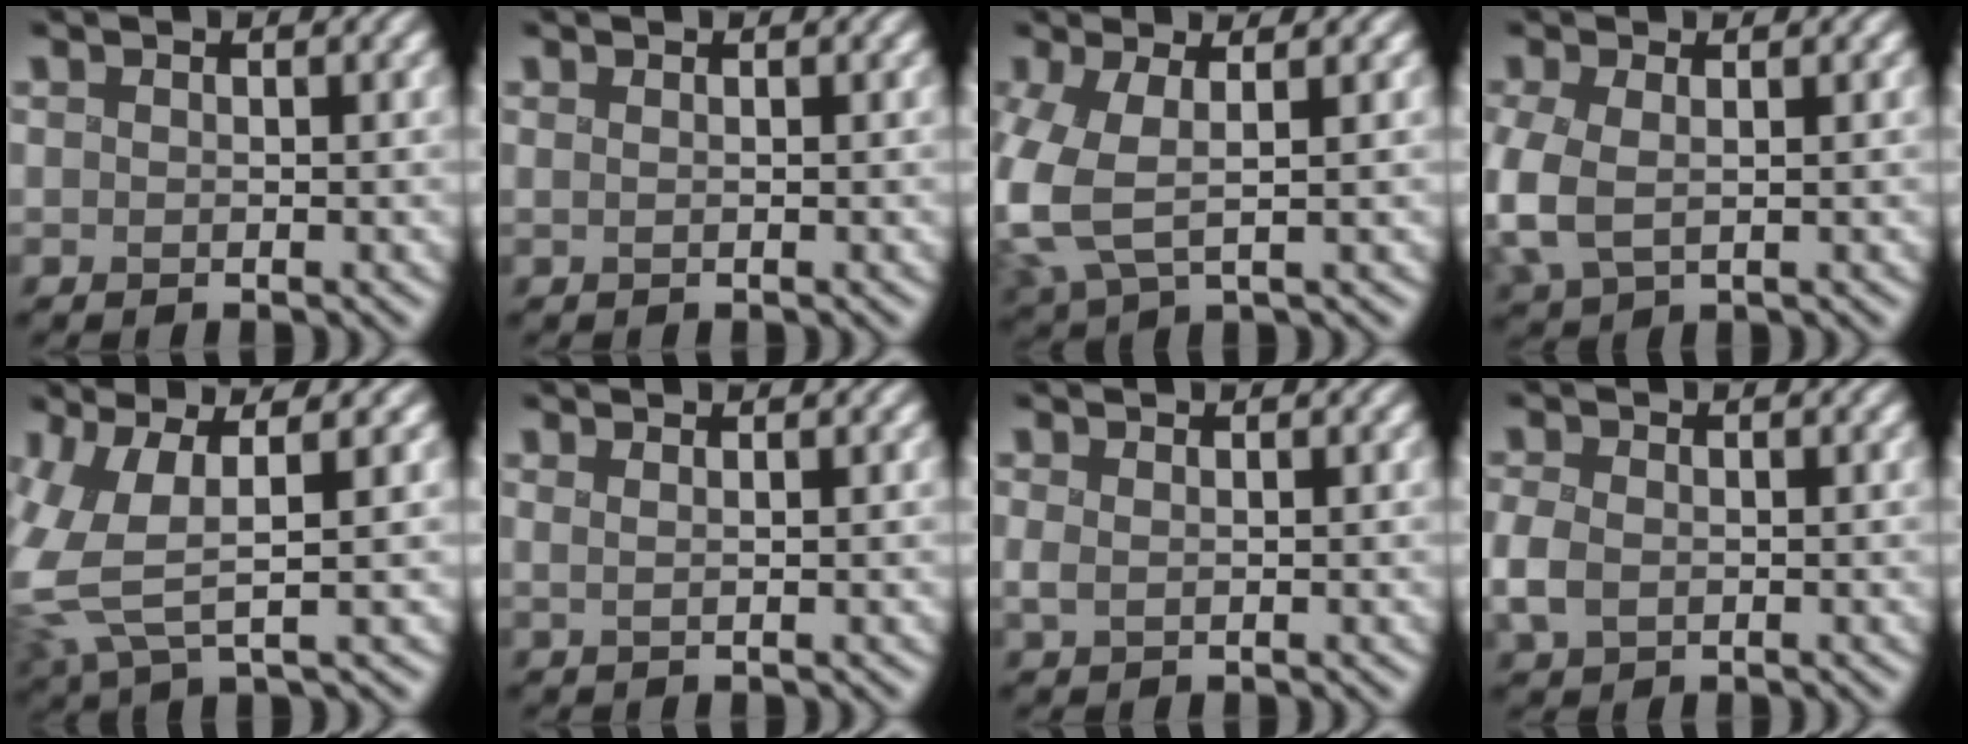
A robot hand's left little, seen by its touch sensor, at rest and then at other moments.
{"total": 0.0}
{"total": 5.7, "force": [-0.3, 2.7, 5.1], "torque": [-0.134, 0.000, -0.007]}
{"total": 4.4, "force": [-0.7, 2.6, 3.5], "torque": [-0.096, -0.006, -0.013]}
{"total": 6.4, "force": [0.3, 2.6, 5.9], "torque": [-0.146, 0.003, 0.006]}
{"total": 0.9, "force": [0.5, 0.1, 0.7], "torque": [-0.004, 0.002, 0.000]}
{"total": 0.8, "force": [0.3, 0.3, 0.6], "torque": [-0.015, -0.002, 0.007]}
{"total": 2.7, "force": [-0.6, 1.9, 1.7], "torque": [-0.047, 0.001, -0.013]}